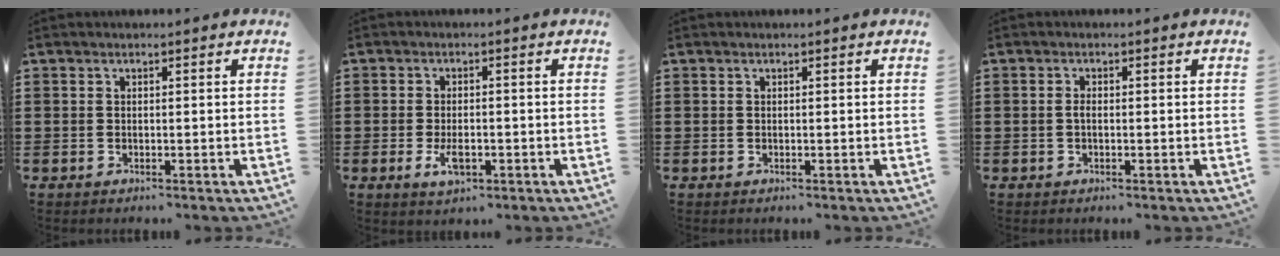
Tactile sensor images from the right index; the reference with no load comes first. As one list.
[{"total": 3.6, "force": [-1.2, 1.7, 2.9], "torque": [-0.065, -0.003, -0.024]}, {"total": 0.0}, {"total": 1.1, "force": [-0.2, 0.4, 1.0], "torque": [-0.019, -0.002, -0.004]}]